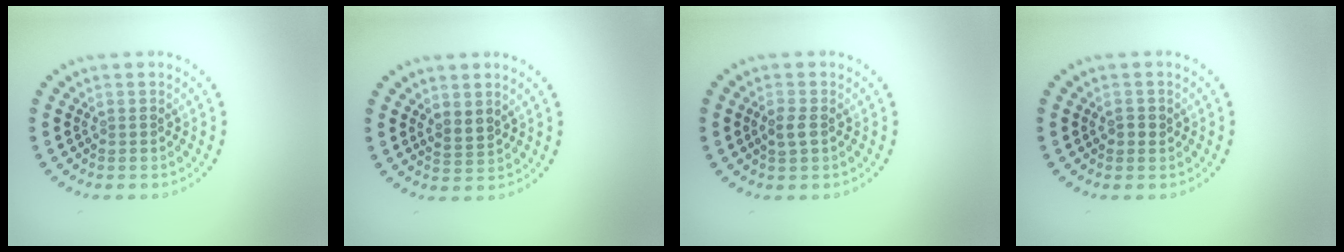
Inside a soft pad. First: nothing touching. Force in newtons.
{"total": 1.6, "press": 1.3, "slide": 0.9}
{"total": 1.4, "press": 1.4, "slide": 0.2}
{"total": 1.1, "press": 1.1, "slide": 0.4}